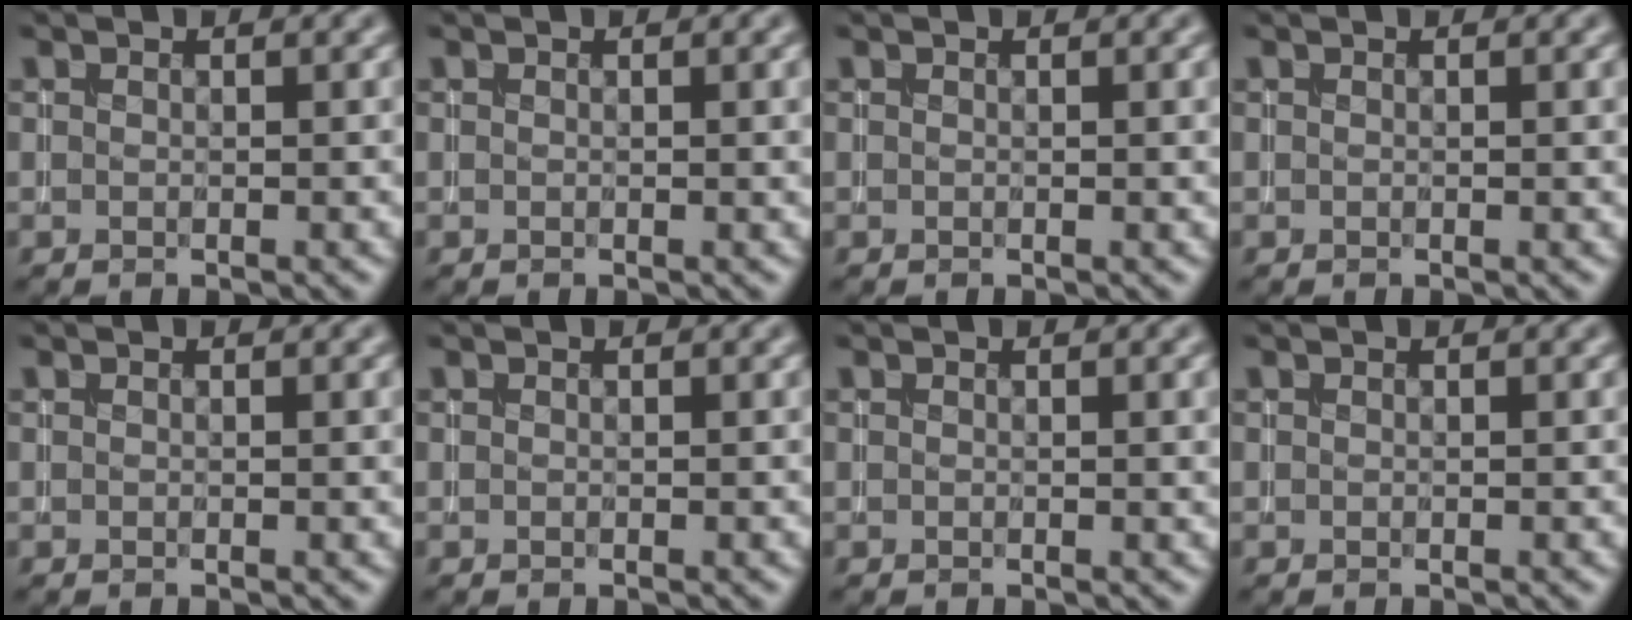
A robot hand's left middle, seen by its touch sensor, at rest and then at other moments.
{"total": 1.0, "force": [0.2, 0.3, 0.9], "torque": [-0.011, 0.000, 0.002]}
{"total": 0.9, "force": [0.2, 0.3, 0.9], "torque": [-0.010, 0.000, 0.001]}
{"total": 0.6, "force": [0.1, 0.1, 0.6], "torque": [-0.008, 0.000, 0.001]}
{"total": 0.6, "force": [0.1, 0.2, 0.6], "torque": [-0.006, 0.000, 0.000]}
{"total": 0.0}
{"total": 1.3, "force": [0.3, 0.4, 1.2], "torque": [-0.012, 0.001, 0.002]}
{"total": 0.0}